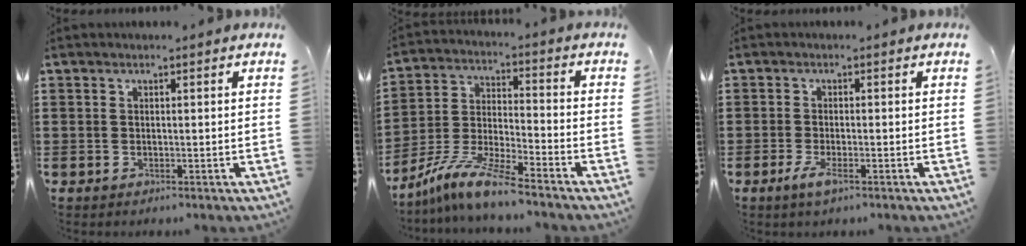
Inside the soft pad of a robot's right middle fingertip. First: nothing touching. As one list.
[{"total": 9.4, "force": [-8.3, 0.0, 4.4], "torque": [-0.102, -0.003, -0.168]}, {"total": 2.6, "force": [-1.3, 0.4, 2.2], "torque": [-0.052, -0.007, -0.026]}]